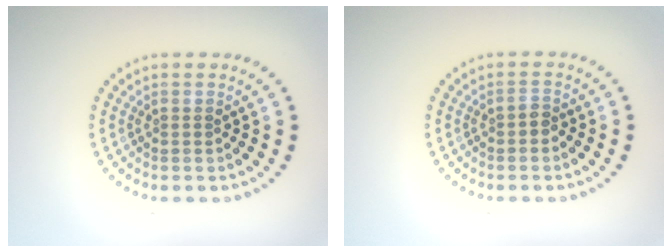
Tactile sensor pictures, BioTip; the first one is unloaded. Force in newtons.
{"total": 0.9, "press": 0.8, "slide": 0.5}